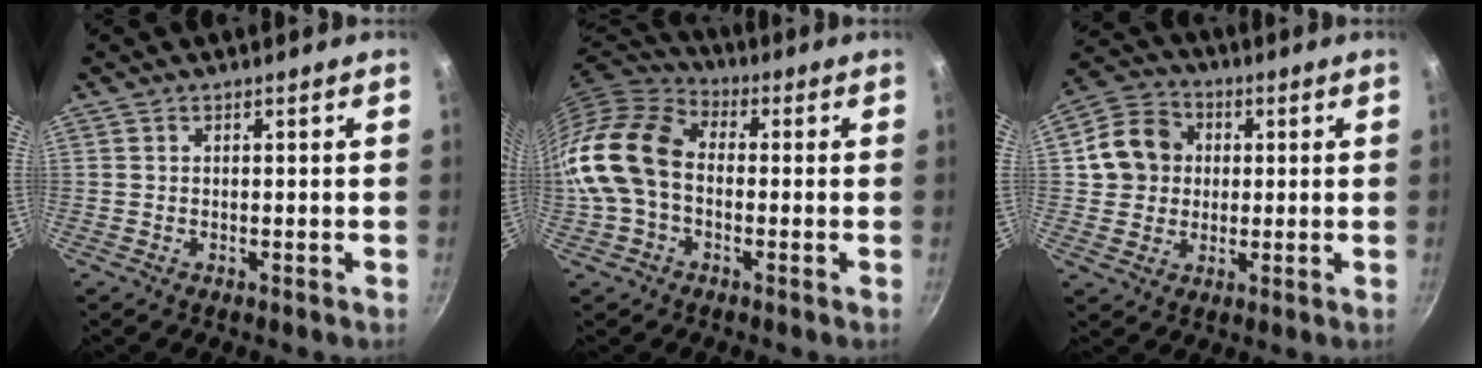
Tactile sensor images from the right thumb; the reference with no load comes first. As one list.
[{"total": 15.6, "force": [-1.4, 11.1, 10.9], "torque": [-0.196, 0.038, -0.045]}, {"total": 10.3, "force": [1.4, 9.3, 4.3], "torque": [-0.044, 0.016, 0.013]}]